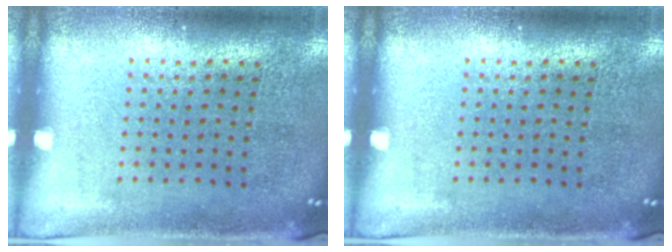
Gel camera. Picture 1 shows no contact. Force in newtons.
{"total": 0.0}